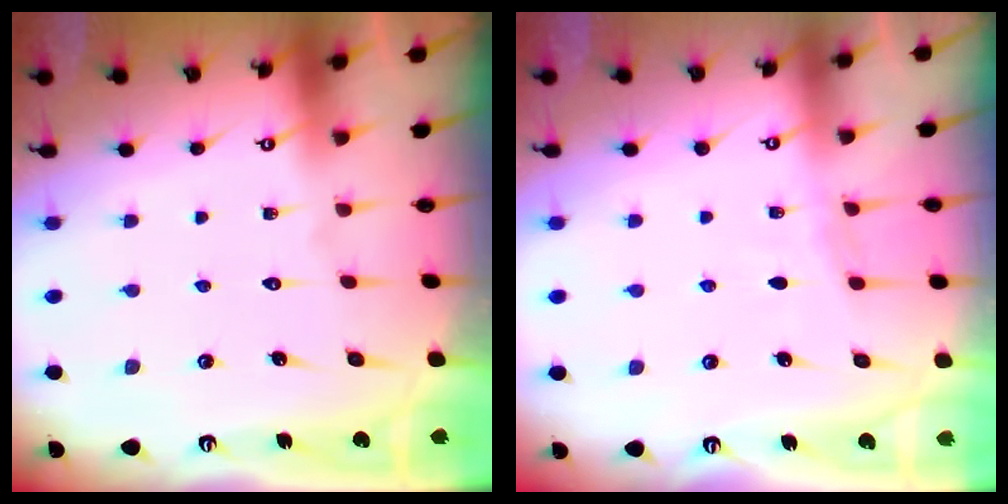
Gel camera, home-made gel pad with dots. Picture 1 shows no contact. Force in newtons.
{"total": 3.3, "press": 3.2, "slide": 0.4}